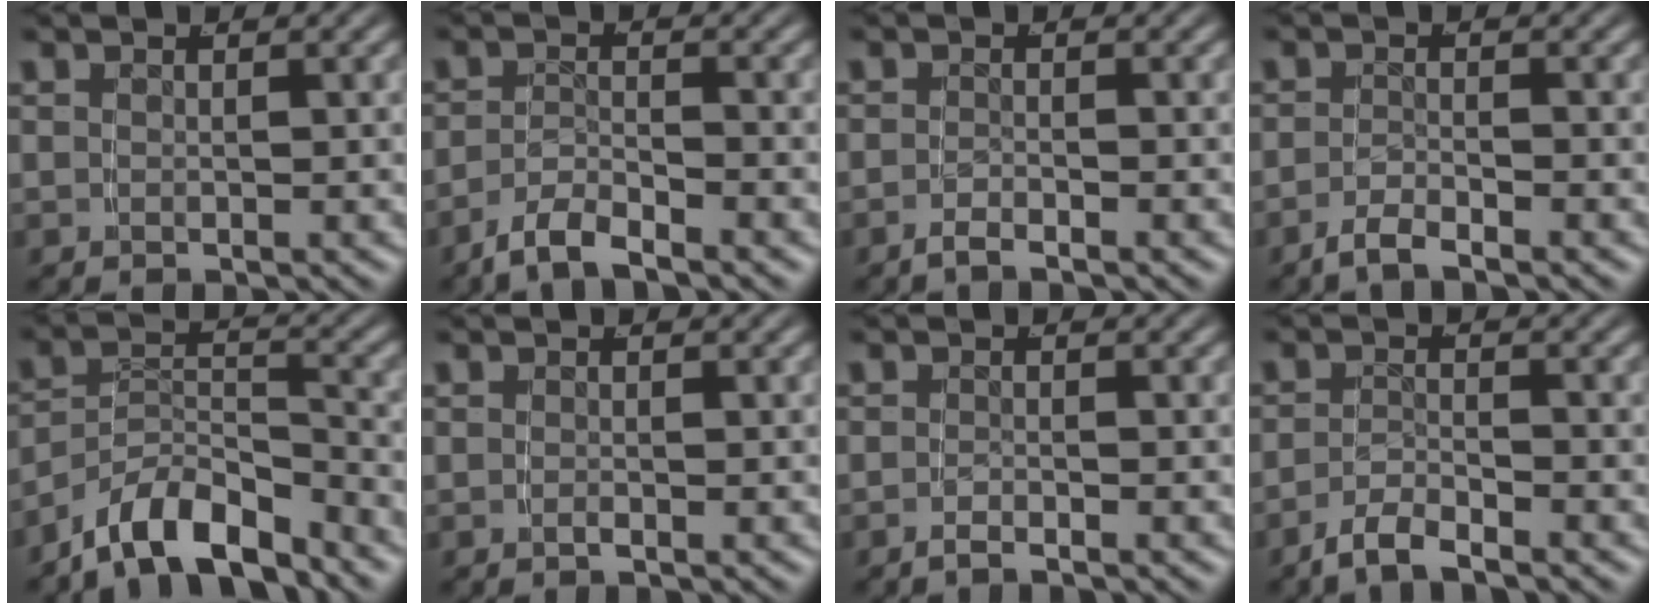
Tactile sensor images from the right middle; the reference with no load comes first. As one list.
[{"total": 3.4, "force": [-2.8, 0.9, 1.7], "torque": [-0.038, -0.006, -0.049]}, {"total": 1.7, "force": [-1.6, -0.1, 0.5], "torque": [-0.015, -0.003, -0.029]}, {"total": 2.5, "force": [-2.2, 0.3, 1.1], "torque": [-0.027, -0.004, -0.041]}, {"total": 6.7, "force": [-5.4, 2.8, 2.9], "torque": [-0.038, -0.002, -0.093]}, {"total": 0.5, "force": [-0.5, 0.2, 0.2], "torque": [-0.009, 0.001, -0.010]}, {"total": 1.3, "force": [-1.2, -0.2, 0.4], "torque": [-0.012, -0.002, -0.022]}, {"total": 3.0, "force": [-2.5, 0.6, 1.5], "torque": [-0.033, -0.004, -0.046]}]